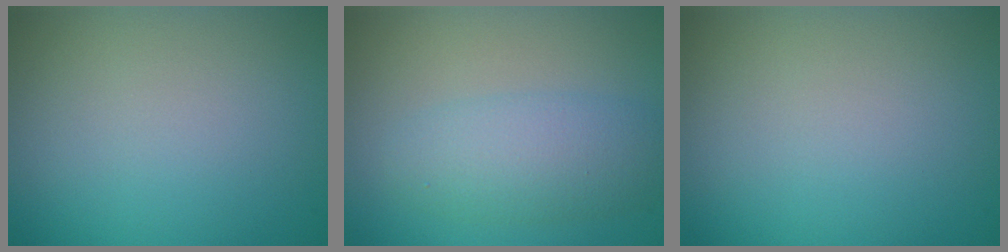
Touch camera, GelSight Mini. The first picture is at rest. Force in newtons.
{"total": 4.1, "press": 4.1, "slide": 0.0}
{"total": 0.0}